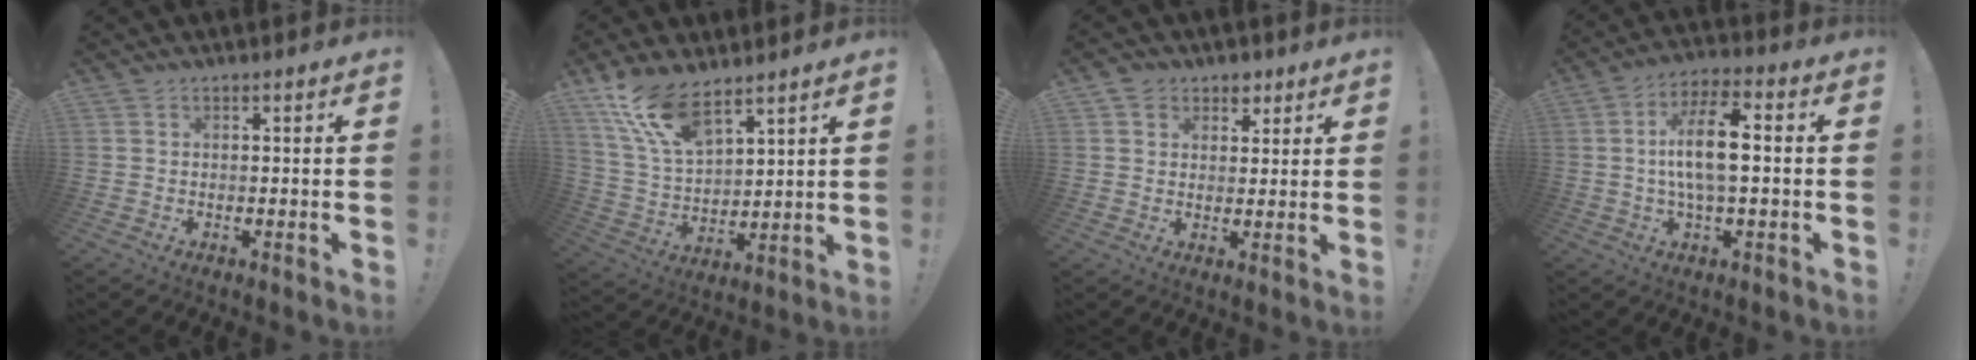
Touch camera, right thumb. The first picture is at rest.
{"total": 13.5, "force": [10.3, 4.5, 7.5], "torque": [-0.160, -0.059, 0.196]}
{"total": 5.5, "force": [3.0, 4.4, 1.1], "torque": [-0.014, -0.014, 0.057]}
{"total": 12.1, "force": [0.4, 4.2, 11.4], "torque": [-0.205, 0.004, 0.001]}